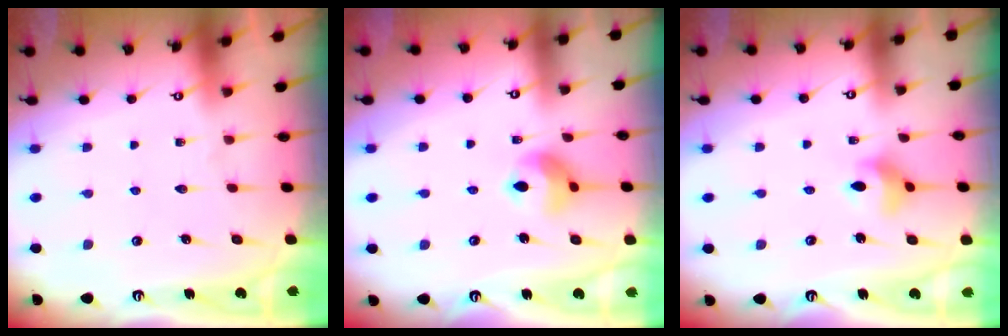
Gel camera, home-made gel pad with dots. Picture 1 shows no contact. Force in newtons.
{"total": 10.0, "press": 9.9, "slide": 1.4}
{"total": 6.4, "press": 6.1, "slide": 1.8}